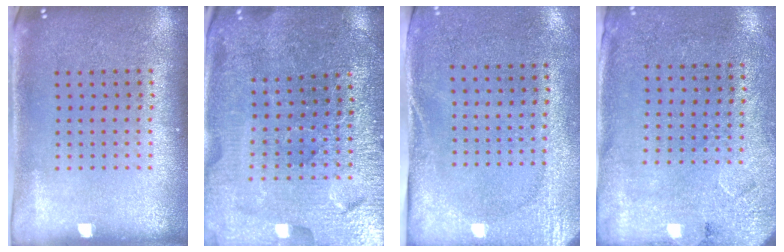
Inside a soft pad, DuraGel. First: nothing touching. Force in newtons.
{"total": 3.6, "press": 3.6, "slide": 0.5}
{"total": 2.7, "press": 2.1, "slide": 1.6}
{"total": 2.7, "press": 2.2, "slide": 1.5}